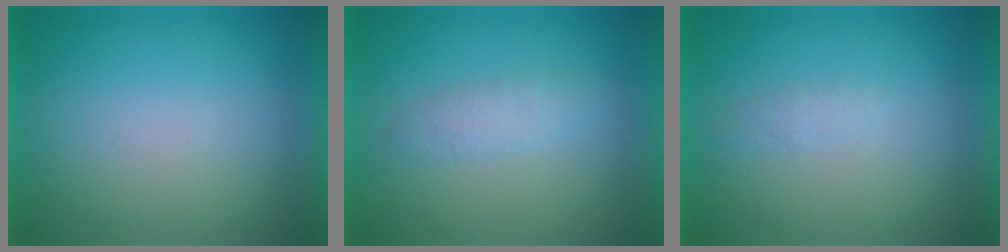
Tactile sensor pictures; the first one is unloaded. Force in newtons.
{"total": 2.3}
{"total": 1.2}